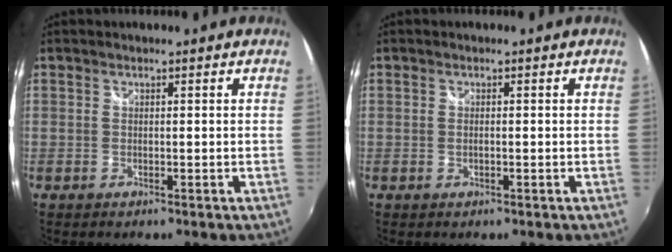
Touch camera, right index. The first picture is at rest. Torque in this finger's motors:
{"motor_torque": [-0.17, 0.07, -0.04, -0.01]}